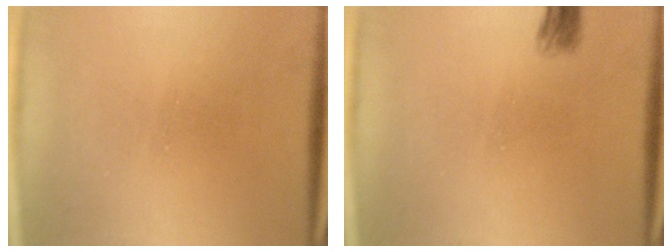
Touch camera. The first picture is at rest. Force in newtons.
{"total": 1.6}